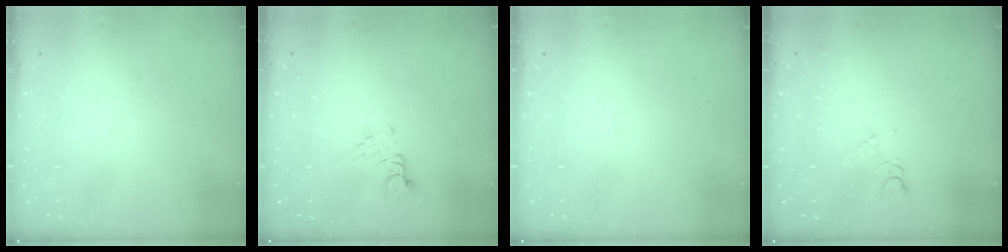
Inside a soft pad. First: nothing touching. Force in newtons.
{"total": 2.5, "press": 2.5, "slide": 0.3}
{"total": 0.0}
{"total": 4.2, "press": 4.1, "slide": 0.7}